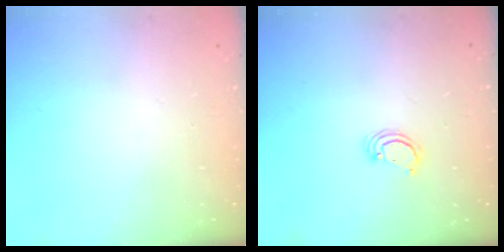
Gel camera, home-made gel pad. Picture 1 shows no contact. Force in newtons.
{"total": 2.6, "press": 2.6, "slide": 0.2}